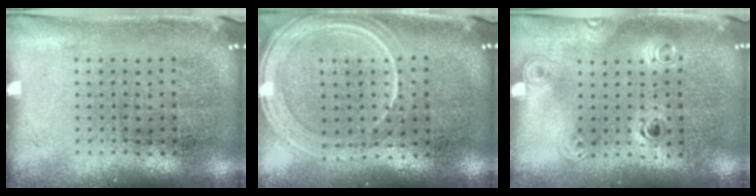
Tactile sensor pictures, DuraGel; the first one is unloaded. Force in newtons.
{"total": 1.3, "press": 1.3, "slide": 0.1}
{"total": 1.2, "press": 1.0, "slide": 0.7}